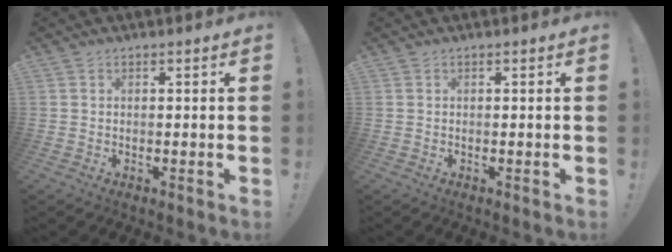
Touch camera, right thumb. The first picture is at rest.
{"total": 0.0}